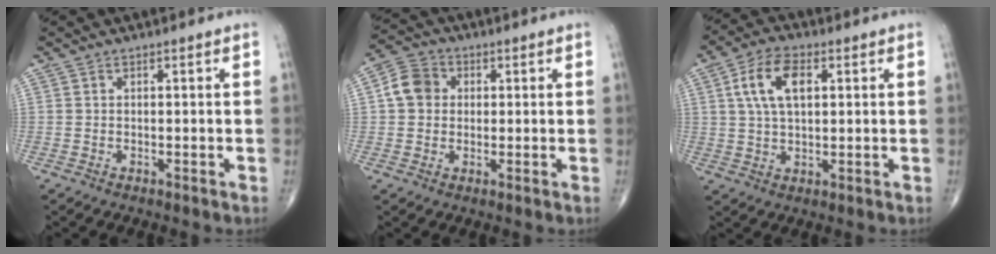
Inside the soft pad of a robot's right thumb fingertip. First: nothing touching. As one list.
[{"total": 6.4, "force": [0.8, 5.5, 3.1], "torque": [-0.046, 0.013, 0.005]}, {"total": 9.1, "force": [2.5, 4.8, 7.3], "torque": [-0.130, 0.005, 0.044]}]